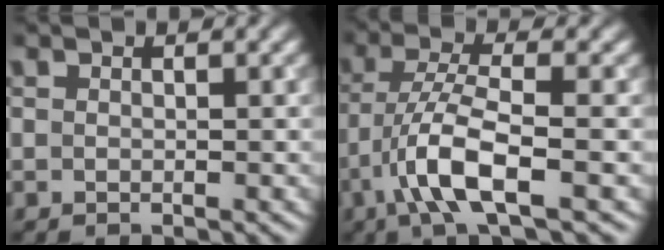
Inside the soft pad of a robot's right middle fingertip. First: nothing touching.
{"total": 5.7, "force": [-2.5, 1.4, 5.0], "torque": [-0.100, 0.005, -0.054]}